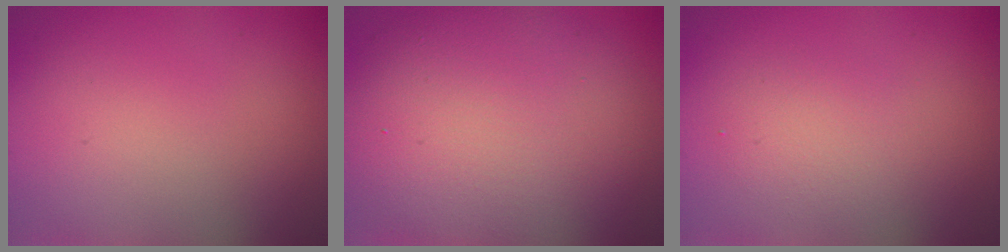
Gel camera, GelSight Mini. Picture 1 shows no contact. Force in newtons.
{"total": 10.6, "press": 10.6, "slide": 0.7}
{"total": 2.0, "press": 2.0, "slide": 0.1}